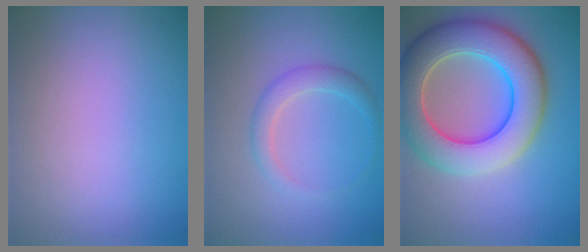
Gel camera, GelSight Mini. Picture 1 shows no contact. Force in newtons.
{"total": 2.1, "press": 2.1, "slide": 0.1}
{"total": 9.7, "press": 9.7, "slide": 0.6}